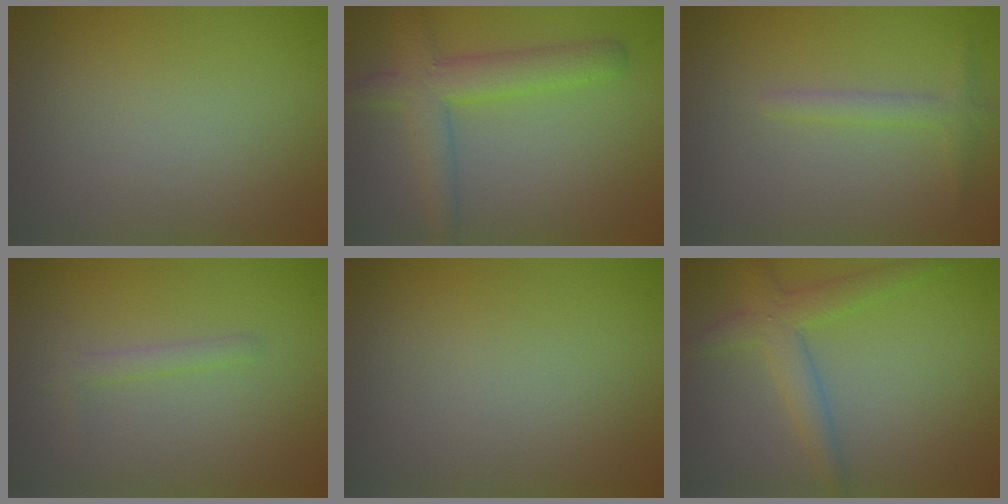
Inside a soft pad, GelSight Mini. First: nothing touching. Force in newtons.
{"total": 4.5, "press": 4.5, "slide": 0.1}
{"total": 1.6, "press": 1.6, "slide": 0.1}
{"total": 1.2, "press": 1.2, "slide": 0.0}
{"total": 0.0}
{"total": 3.2, "press": 3.2, "slide": 0.1}